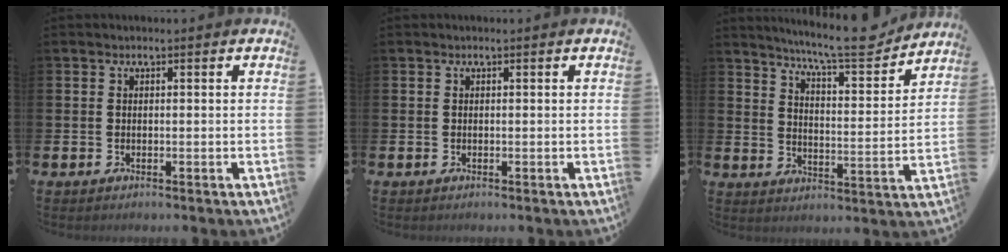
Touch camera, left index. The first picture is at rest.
{"total": 0.0}
{"total": 8.9, "force": [8.2, 0.6, 3.5], "torque": [-0.073, -0.055, 0.139]}